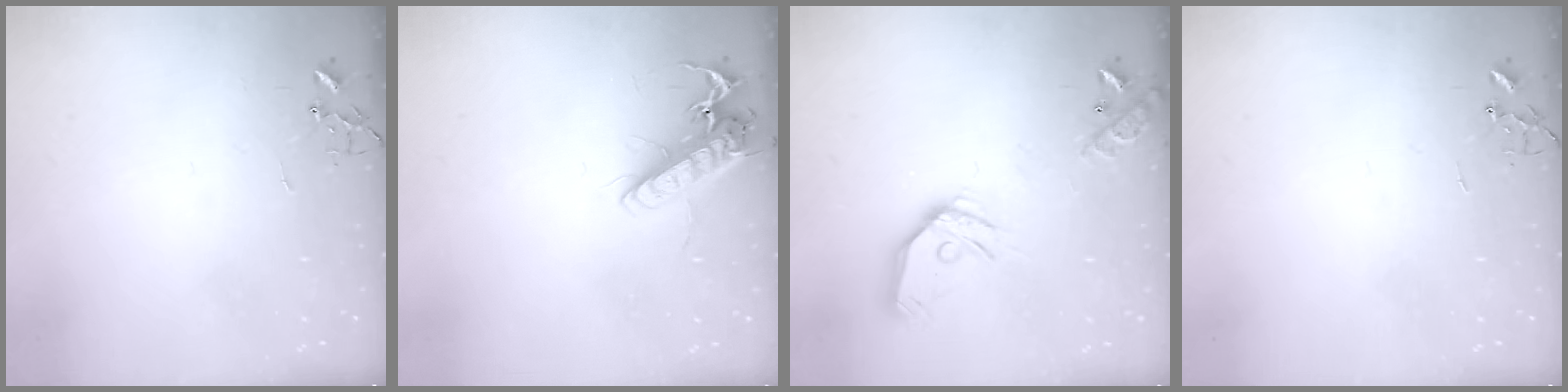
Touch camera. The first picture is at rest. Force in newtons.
{"total": 13.8, "press": 13.7, "slide": 1.9}
{"total": 16.2, "press": 16.0, "slide": 2.5}
{"total": 0.0}